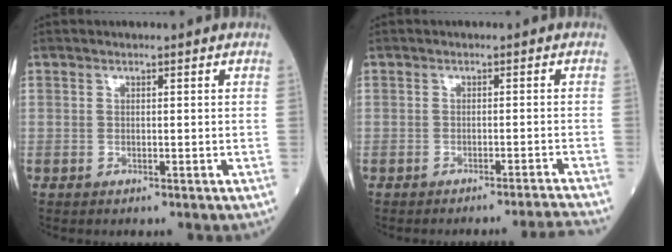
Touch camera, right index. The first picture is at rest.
{"total": 5.5, "force": [-4.8, -2.6, 0.4], "torque": [0.006, -0.005, -0.061]}